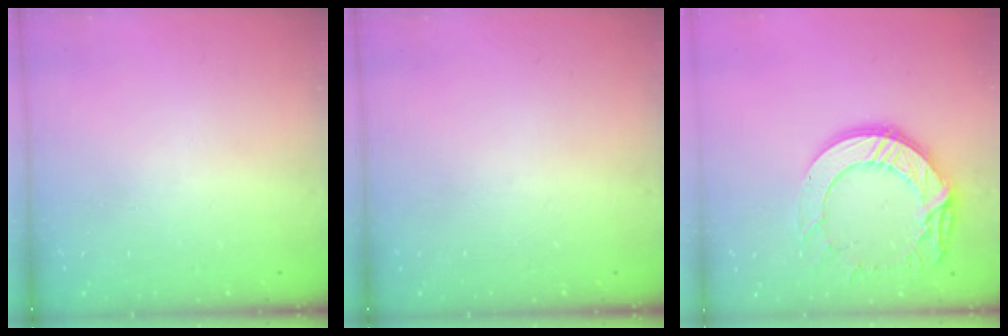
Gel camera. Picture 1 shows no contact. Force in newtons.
{"total": 0.0}
{"total": 15.1, "press": 15.1, "slide": 0.9}